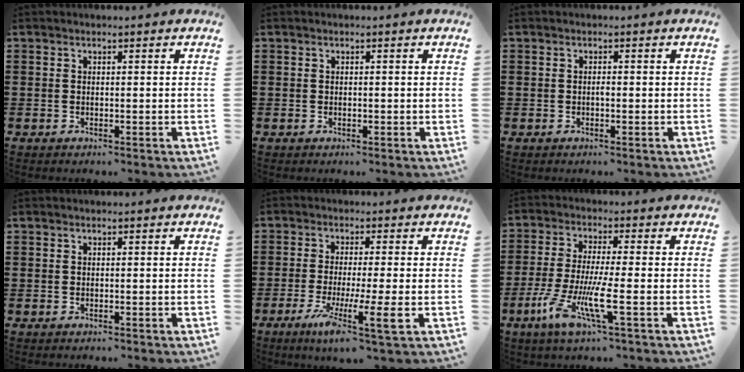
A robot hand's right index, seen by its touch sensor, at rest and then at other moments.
{"total": 0.0}
{"total": 0.7, "force": [-0.3, 0.2, 0.6], "torque": [-0.014, -0.004, -0.004]}
{"total": 0.0}
{"total": 7.8, "force": [-2.8, 0.2, 7.3], "torque": [-0.143, -0.021, -0.050]}
{"total": 9.2, "force": [-3.3, 0.5, 8.6], "torque": [-0.193, -0.026, -0.067]}